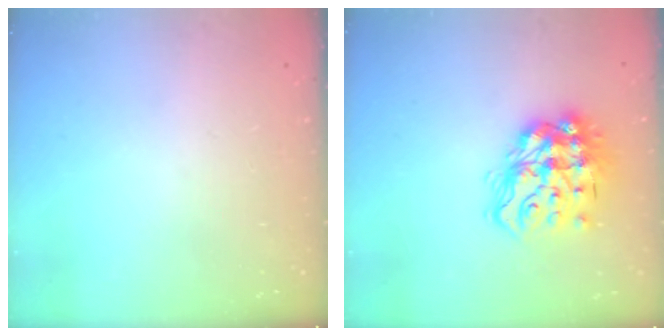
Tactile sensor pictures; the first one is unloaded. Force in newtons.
{"total": 16.7, "press": 16.6, "slide": 1.6}